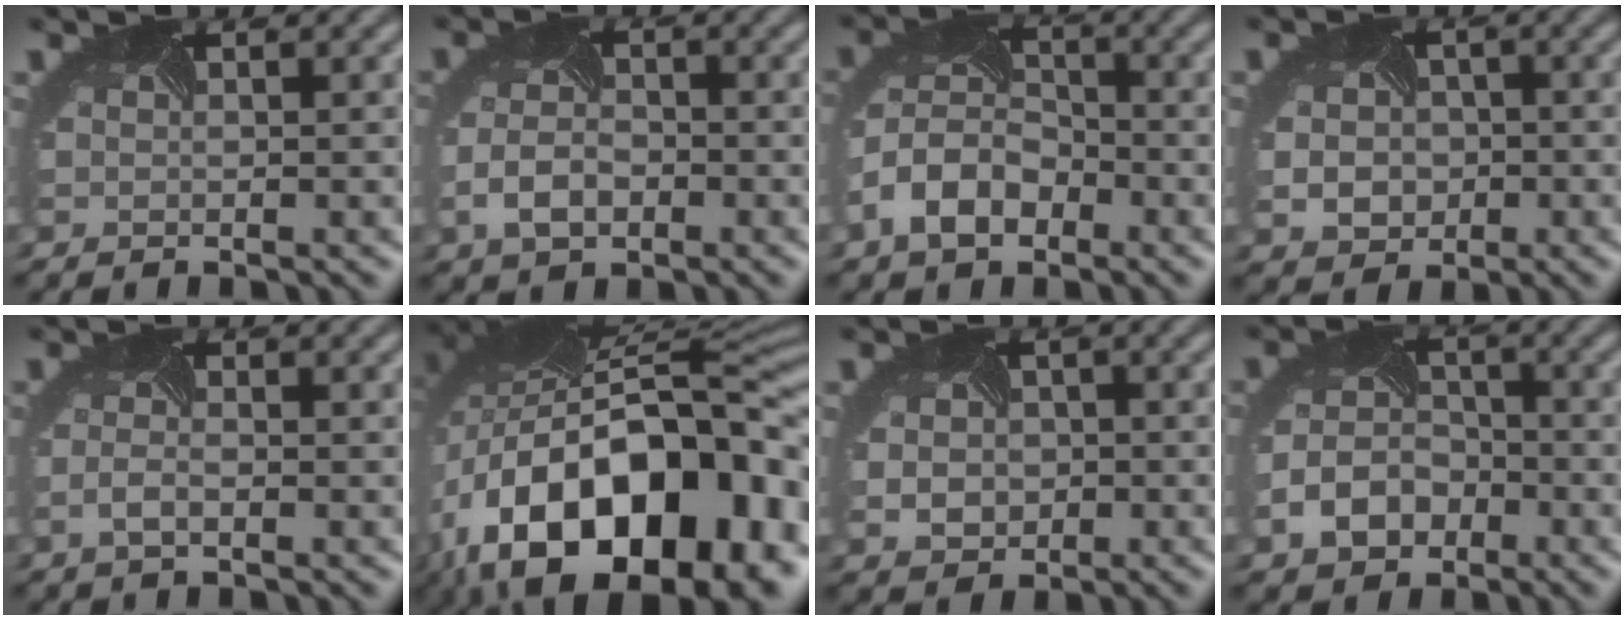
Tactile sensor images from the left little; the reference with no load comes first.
{"total": 2.9, "force": [-1.3, 2.0, 1.6], "torque": [-0.044, -0.002, -0.028]}
{"total": 5.0, "force": [-2.6, 3.5, 2.5], "torque": [-0.062, 0.006, -0.058]}
{"total": 4.1, "force": [-0.6, 3.7, 1.8], "torque": [-0.031, -0.003, -0.007]}
{"total": 1.0, "force": [-0.6, 0.4, 0.7], "torque": [-0.029, 0.001, -0.016]}
{"total": 19.9, "force": [-4.7, 12.2, 15.0], "torque": [-0.250, -0.012, -0.063]}
{"total": 3.4, "force": [-0.3, 3.0, 1.5], "torque": [-0.023, 0.000, -0.005]}
{"total": 3.9, "force": [-2.1, 3.0, 1.3], "torque": [-0.032, -0.002, -0.044]}